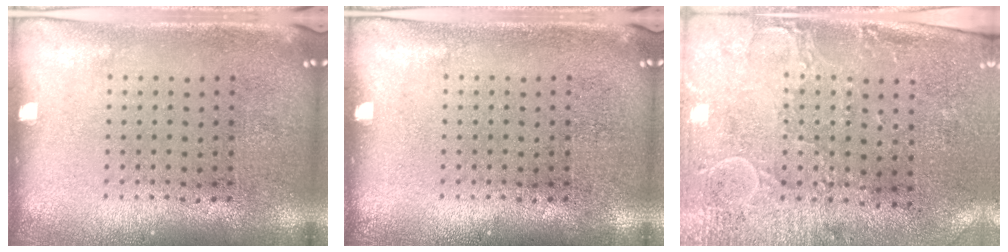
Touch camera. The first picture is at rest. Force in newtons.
{"total": 0.0}
{"total": 2.9, "press": 2.4, "slide": 1.7}